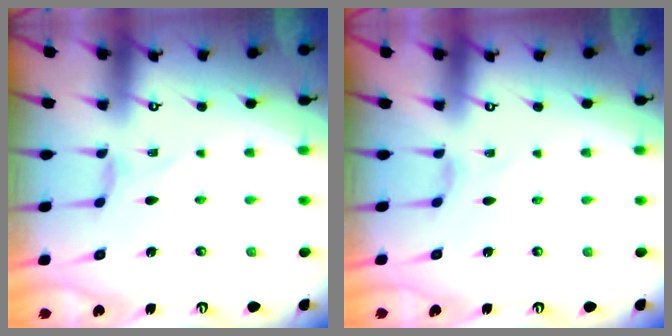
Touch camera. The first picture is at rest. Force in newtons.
{"total": 0.8, "press": 0.8, "slide": 0.3}